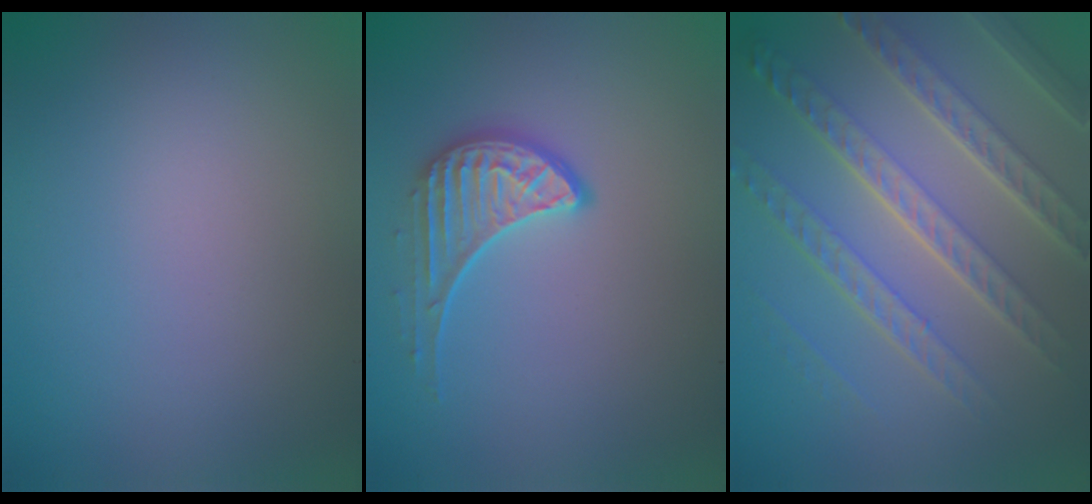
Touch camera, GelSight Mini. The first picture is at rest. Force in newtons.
{"total": 2.7, "press": 2.2, "slide": 1.6}
{"total": 7.9, "press": 5.5, "slide": 5.6}